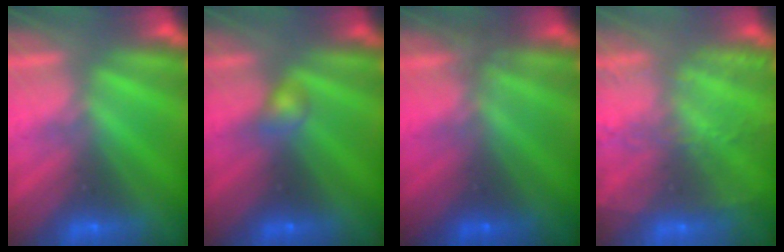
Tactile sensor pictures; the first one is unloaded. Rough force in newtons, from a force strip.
{"total": 2.2}
{"total": 1.4}
{"total": 9.1}